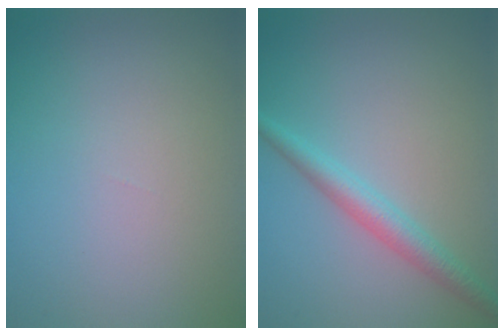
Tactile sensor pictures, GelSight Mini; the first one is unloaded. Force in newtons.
{"total": 2.8, "press": 2.8, "slide": 0.1}